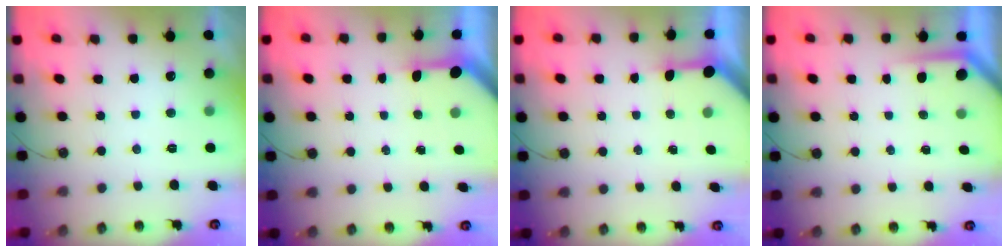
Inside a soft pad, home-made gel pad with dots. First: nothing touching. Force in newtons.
{"total": 3.4, "press": 3.4, "slide": 0.4}
{"total": 3.3, "press": 3.2, "slide": 0.4}
{"total": 2.7, "press": 2.7, "slide": 0.4}